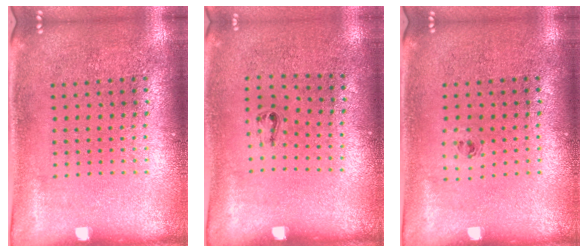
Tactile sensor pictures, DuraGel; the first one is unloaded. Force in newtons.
{"total": 0.5, "press": 0.3, "slide": 0.5}
{"total": 0.5, "press": 0.3, "slide": 0.4}